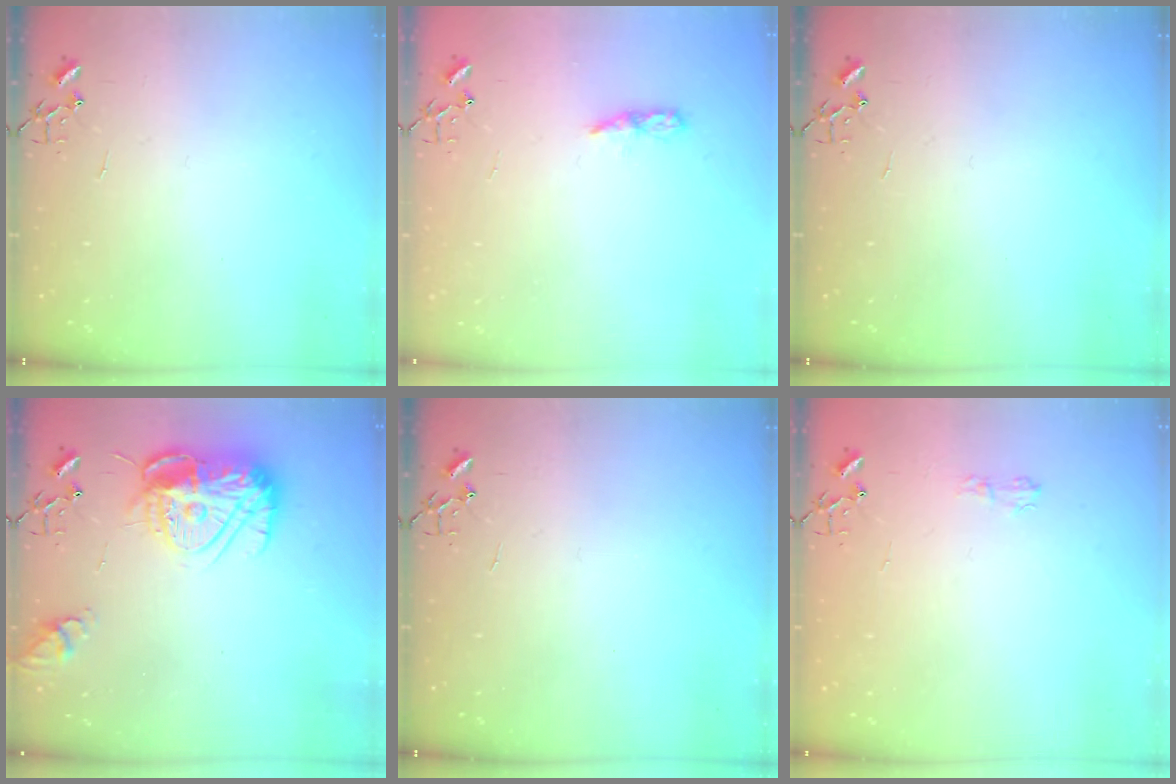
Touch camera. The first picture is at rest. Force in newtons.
{"total": 5.1, "press": 5.1, "slide": 0.6}
{"total": 0.0}
{"total": 15.2, "press": 15.1, "slide": 1.2}
{"total": 0.0}
{"total": 5.0, "press": 5.0, "slide": 0.6}